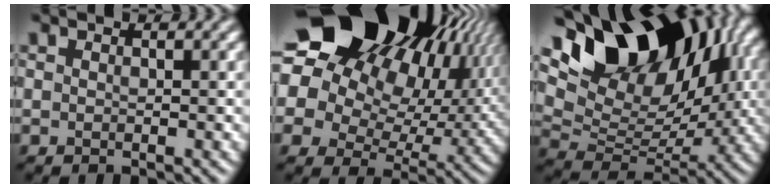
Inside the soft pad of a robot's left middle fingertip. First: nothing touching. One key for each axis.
{"total": 22.1, "fx": 10.2, "fy": 15.6, "fz": 12.0, "tx": -0.228, "ty": 0.068, "tz": 0.149}
{"total": 15.1, "fx": 6.9, "fy": 8.7, "fz": 10.2, "tx": -0.170, "ty": 0.030, "tz": 0.117}